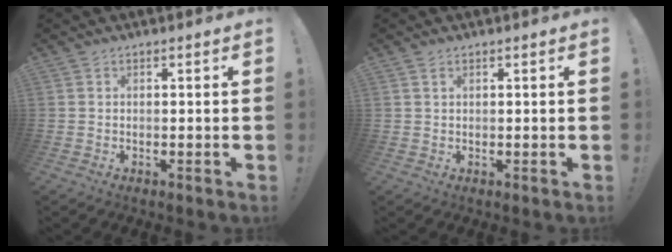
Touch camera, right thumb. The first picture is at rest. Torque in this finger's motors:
{"motor_torque": [-0.02, -0.19, -0.04, -0.07, 0.03]}